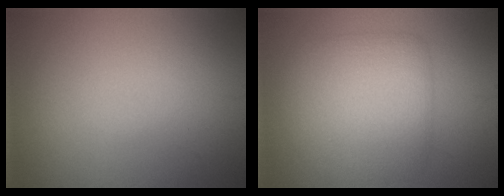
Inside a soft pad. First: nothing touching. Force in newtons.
{"total": 5.8, "press": 5.8, "slide": 0.3}